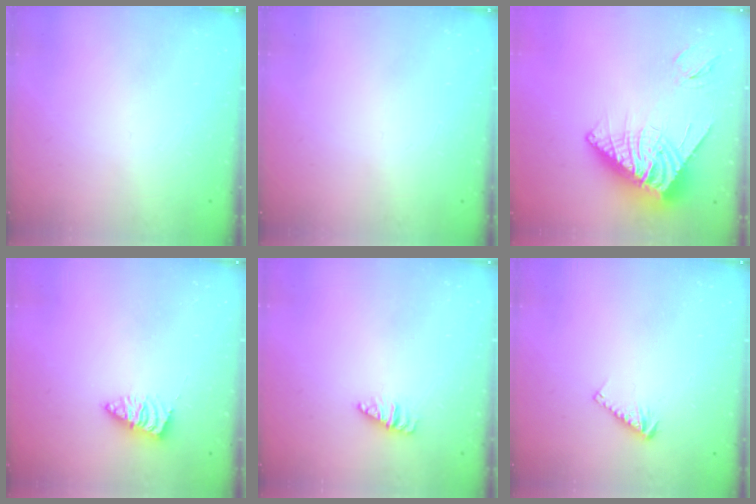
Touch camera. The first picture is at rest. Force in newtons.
{"total": 0.0}
{"total": 14.3, "press": 14.2, "slide": 1.8}
{"total": 2.3, "press": 2.3, "slide": 0.4}
{"total": 2.1, "press": 2.1, "slide": 0.3}
{"total": 4.5, "press": 4.5, "slide": 0.0}